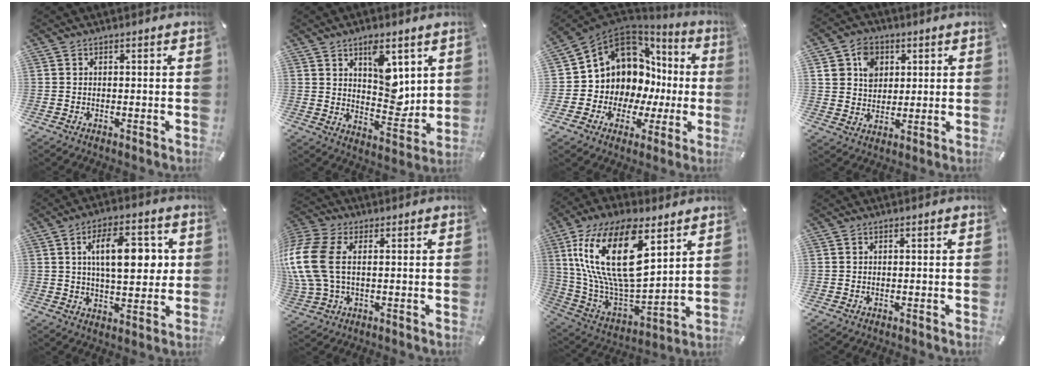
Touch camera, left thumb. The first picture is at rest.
{"total": 10.3, "force": [4.4, 6.3, 6.9], "torque": [-0.074, -0.032, 0.075]}
{"total": 11.1, "force": [4.5, 9.3, 4.2], "torque": [-0.091, -0.067, 0.094]}
{"total": 8.3, "force": [2.7, 7.2, 3.2], "torque": [-0.045, 0.004, 0.047]}
{"total": 13.6, "force": [3.1, 6.8, 11.4], "torque": [-0.172, 0.001, 0.048]}
{"total": 12.5, "force": [1.6, 8.2, 9.3], "torque": [-0.228, 0.001, 0.029]}
{"total": 25.4, "force": [10.2, 12.1, 19.8], "torque": [-0.416, -0.042, 0.173]}
{"total": 0.0}